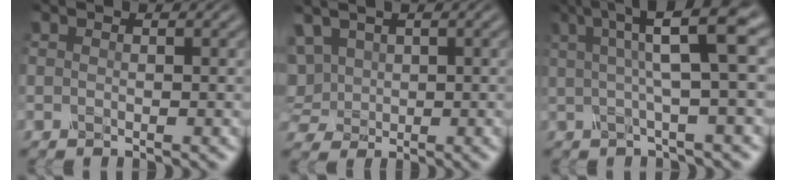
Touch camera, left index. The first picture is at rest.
{"total": 4.5, "force": [2.0, 3.2, 2.5], "torque": [-0.094, 0.020, 0.042]}
{"total": 7.3, "force": [2.2, 1.1, 6.8], "torque": [-0.098, 0.022, 0.034]}